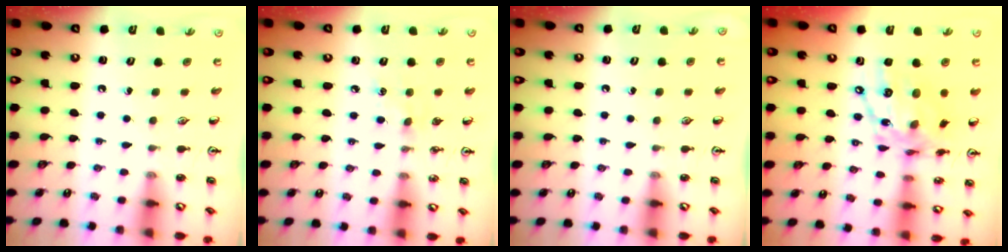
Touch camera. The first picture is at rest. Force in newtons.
{"total": 4.9, "press": 4.8, "slide": 0.7}
{"total": 0.0}
{"total": 15.0, "press": 14.9, "slide": 1.1}